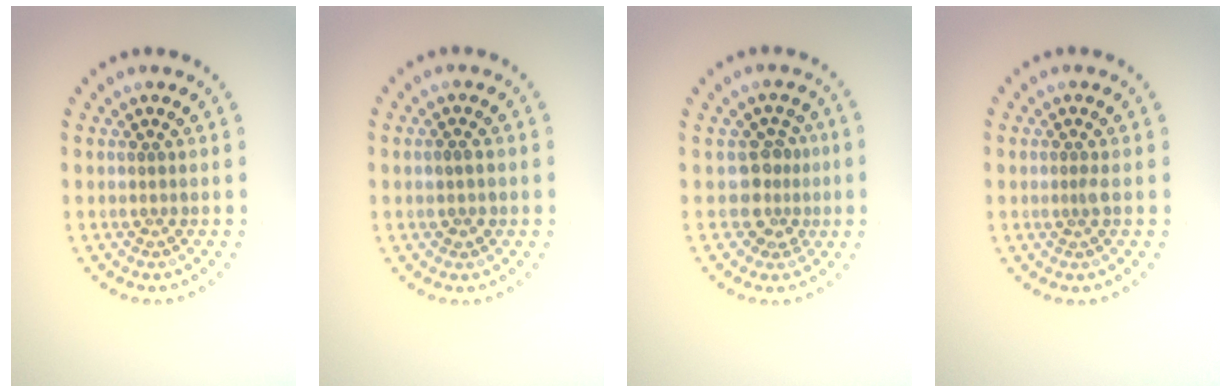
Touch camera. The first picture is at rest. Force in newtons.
{"total": 1.2, "press": 1.2, "slide": 0.2}
{"total": 2.6, "press": 2.0, "slide": 1.8}
{"total": 0.8, "press": 0.5, "slide": 0.6}